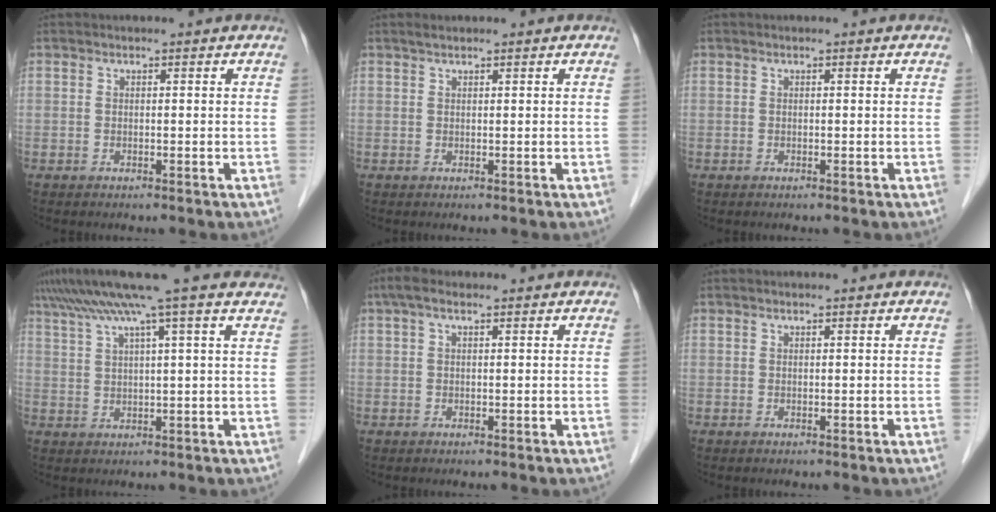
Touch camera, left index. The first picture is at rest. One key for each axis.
{"total": 0.7, "fx": 0.6, "fy": 0.1, "fz": 0.3, "tx": -0.011, "ty": 0.008, "tz": 0.012}
{"total": 0.0}
{"total": 11.7, "fx": 8.8, "fy": -1.0, "fz": 7.8, "tx": -0.137, "ty": 0.042, "tz": 0.120}
{"total": 2.7, "fx": 1.4, "fy": 0.8, "fz": 2.1, "tx": -0.047, "ty": 0.028, "tz": 0.023}
{"total": 0.0}